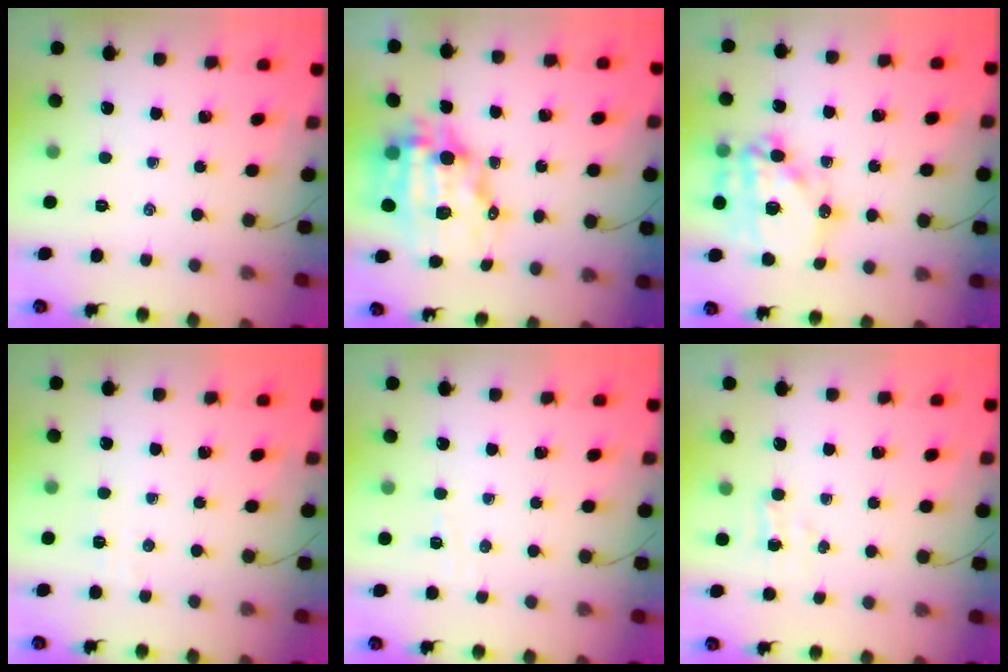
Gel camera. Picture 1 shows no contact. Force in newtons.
{"total": 14.1, "press": 13.8, "slide": 3.1}
{"total": 20.0, "press": 19.5, "slide": 4.3}
{"total": 2.9, "press": 2.8, "slide": 0.6}
{"total": 3.4, "press": 3.3, "slide": 0.6}
{"total": 2.5, "press": 2.3, "slide": 0.8}